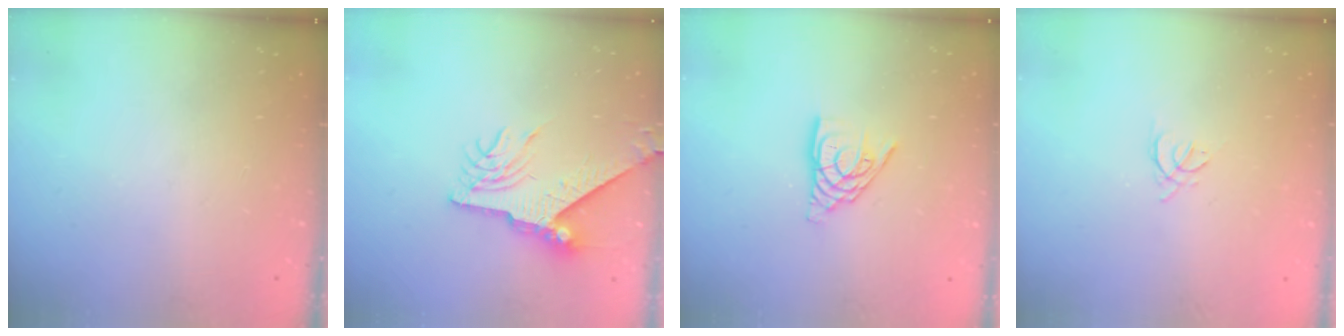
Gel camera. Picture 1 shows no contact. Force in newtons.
{"total": 9.2, "press": 9.1, "slide": 0.9}
{"total": 9.8, "press": 9.8, "slide": 0.9}
{"total": 1.5, "press": 1.4, "slide": 0.6}